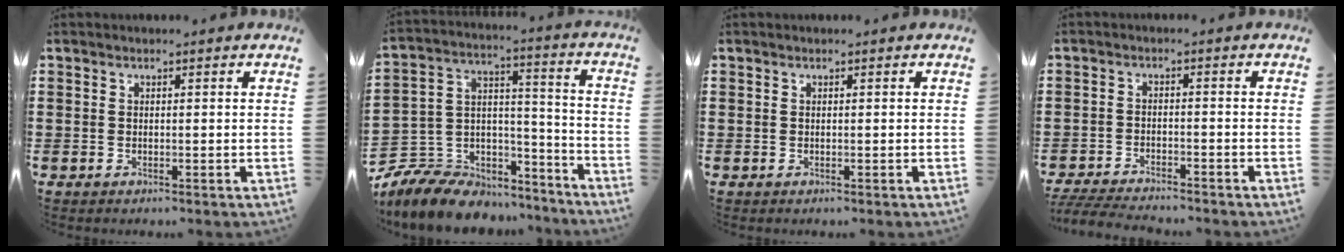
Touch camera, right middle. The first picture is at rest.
{"total": 9.2, "force": [-8.0, 4.2, 1.6], "torque": [-0.056, 0.002, -0.159]}
{"total": 0.0}
{"total": 4.4, "force": [-4.3, 0.5, 0.9], "torque": [-0.027, -0.001, -0.091]}